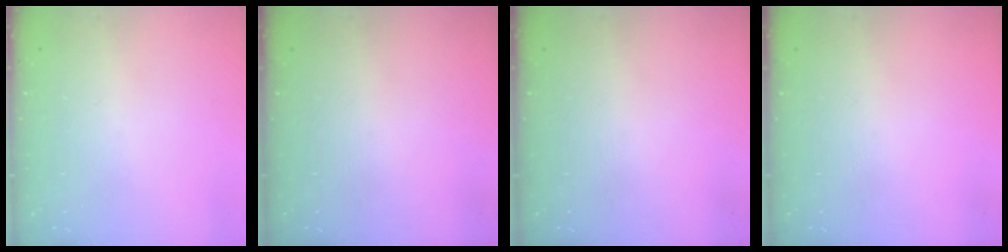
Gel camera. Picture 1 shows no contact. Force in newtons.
{"total": 0.0}
{"total": 0.0}
{"total": 0.0}